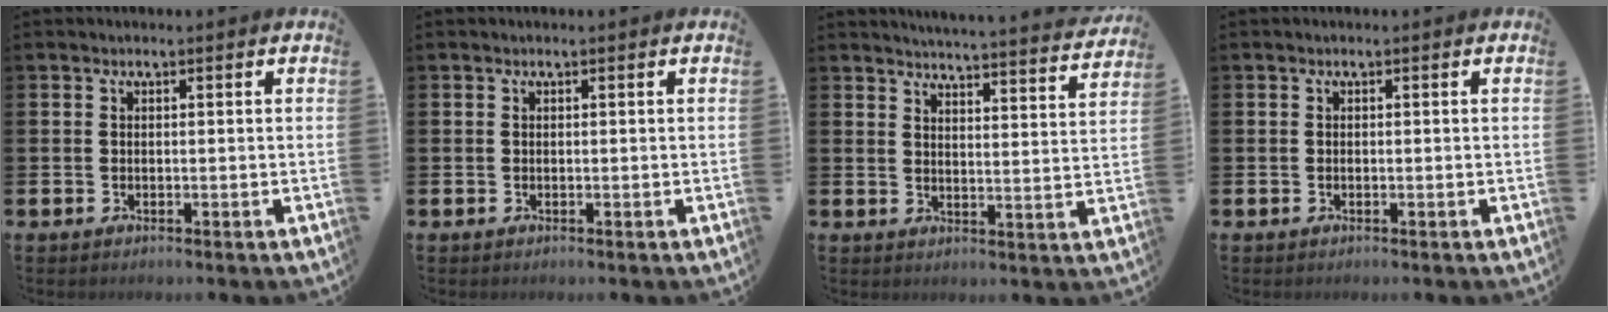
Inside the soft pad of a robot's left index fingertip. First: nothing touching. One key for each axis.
{"total": 0.0}
{"total": 4.7, "fx": 4.7, "fy": -0.4, "fz": 0.5, "tx": -0.014, "ty": -0.044, "tz": 0.078}
{"total": 0.0}